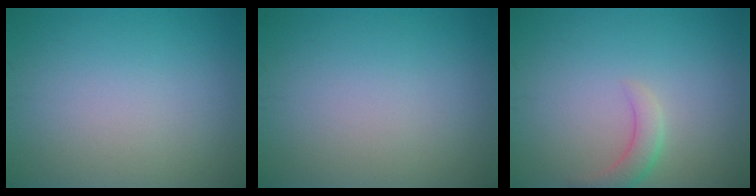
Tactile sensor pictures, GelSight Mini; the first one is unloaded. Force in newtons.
{"total": 0.0}
{"total": 2.1, "press": 2.1, "slide": 0.3}